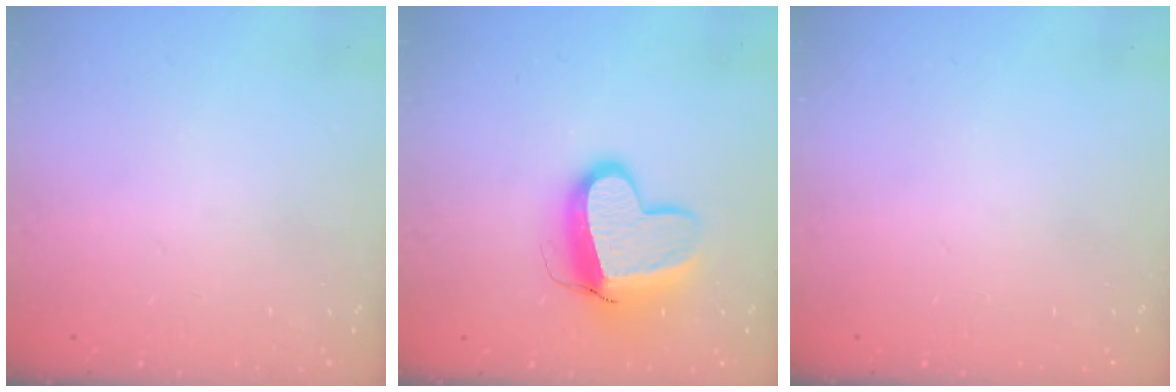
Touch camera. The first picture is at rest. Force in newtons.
{"total": 12.8, "press": 12.7, "slide": 1.4}
{"total": 0.0}